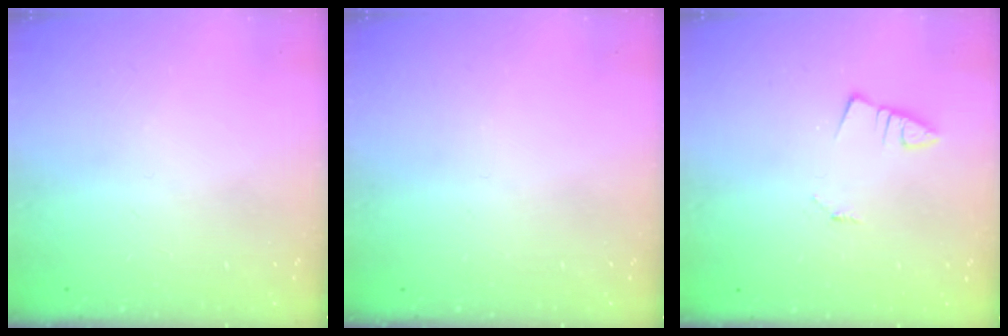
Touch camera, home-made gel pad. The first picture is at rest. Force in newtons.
{"total": 0.0}
{"total": 1.3, "press": 1.3, "slide": 0.1}